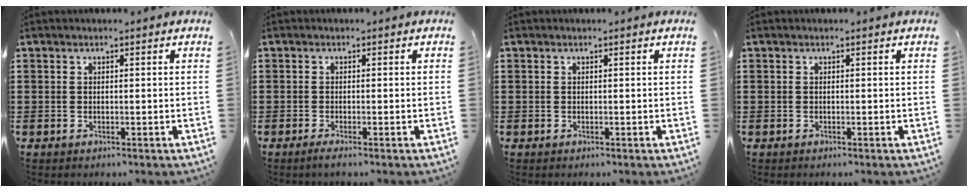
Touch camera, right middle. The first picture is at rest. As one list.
[{"total": 0.8, "force": [-0.5, -0.1, 0.6], "torque": [-0.011, -0.006, -0.008]}, {"total": 0.0}, {"total": 0.0}]